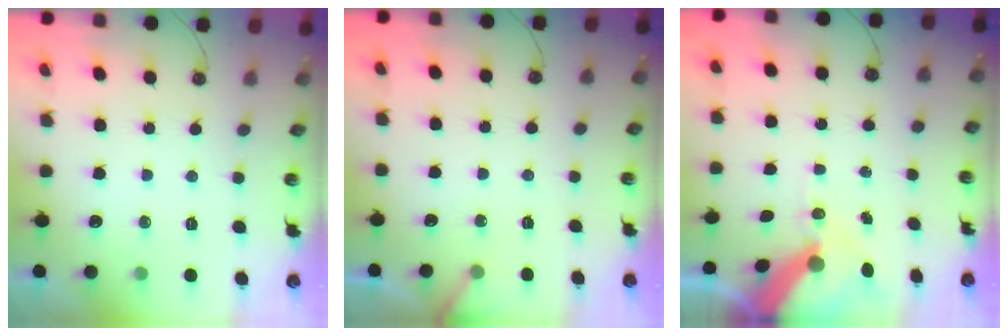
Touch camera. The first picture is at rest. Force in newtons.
{"total": 2.3, "press": 2.3, "slide": 0.1}
{"total": 11.1, "press": 11.1, "slide": 1.4}